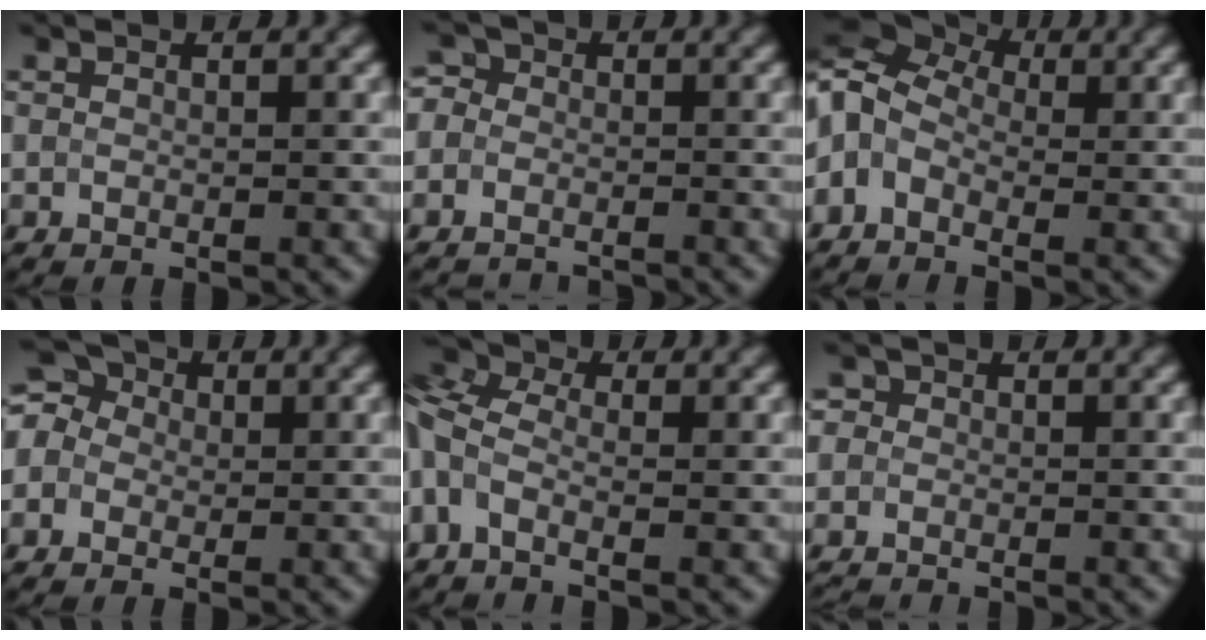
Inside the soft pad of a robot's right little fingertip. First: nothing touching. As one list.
[{"total": 4.0, "force": [-2.6, 3.0, 0.8], "torque": [0.012, 0.016, -0.053]}, {"total": 6.9, "force": [0.2, 5.1, 4.8], "torque": [-0.091, 0.032, -0.017]}, {"total": 5.5, "force": [0.8, 4.6, 2.8], "torque": [-0.044, 0.034, -0.030]}, {"total": 5.2, "force": [-0.8, 2.9, 4.3], "torque": [-0.108, 0.004, -0.029]}, {"total": 2.6, "force": [-0.9, 2.3, 0.8], "torque": [-0.001, 0.014, -0.034]}]